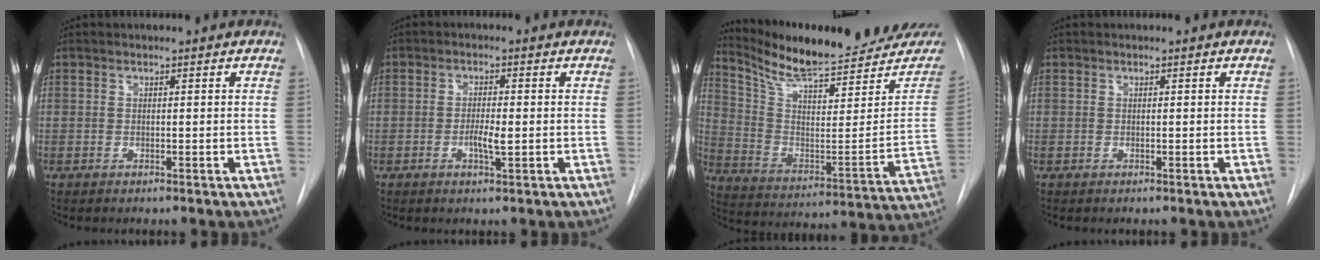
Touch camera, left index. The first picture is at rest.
{"total": 3.0, "force": [-1.1, 0.4, 2.8], "torque": [-0.052, -0.006, -0.016]}
{"total": 24.3, "force": [22.0, 2.9, 10.0], "torque": [-0.169, -0.075, 0.318]}
{"total": 0.0}